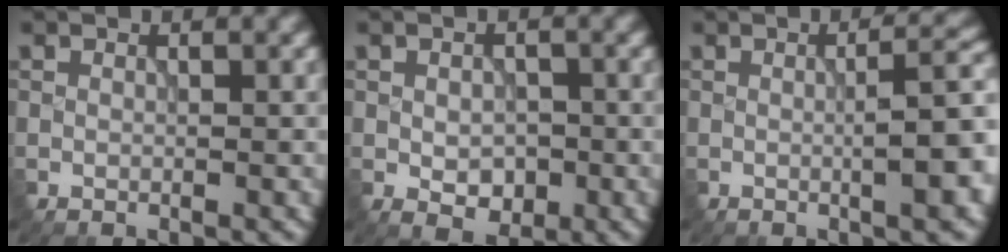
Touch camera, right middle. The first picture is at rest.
{"total": 3.0, "force": [-0.7, 2.0, 2.1], "torque": [-0.033, -0.006, -0.010]}
{"total": 6.3, "force": [-0.2, 1.6, 6.1], "torque": [-0.073, 0.002, 0.002]}